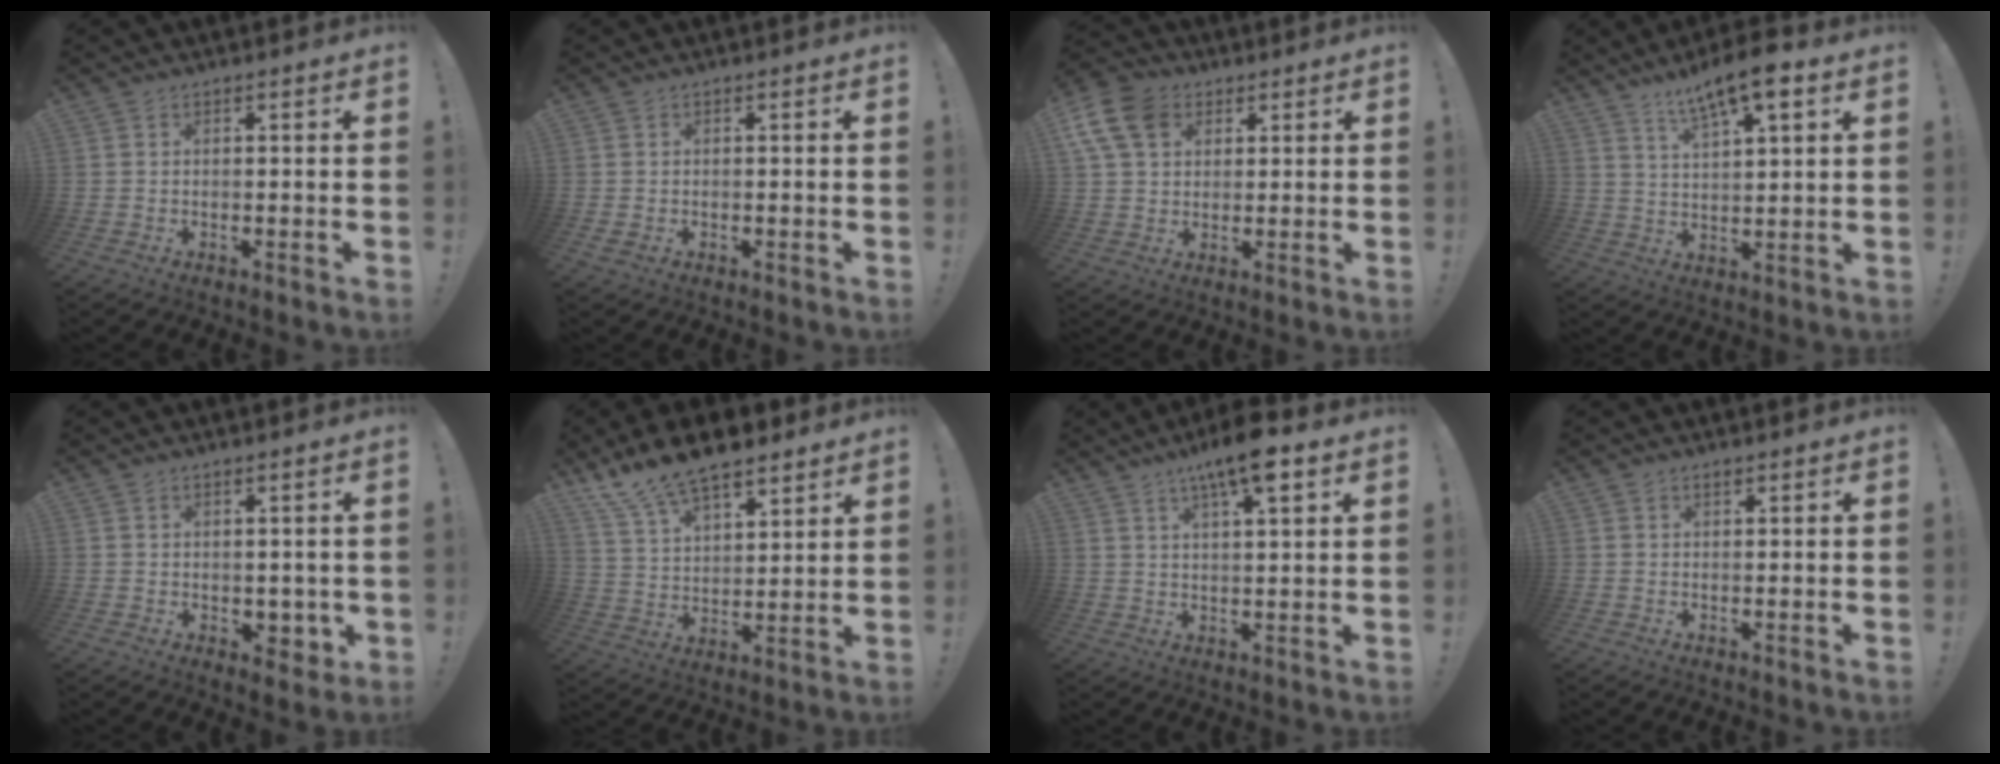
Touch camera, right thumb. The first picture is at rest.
{"total": 1.0, "force": [0.0, 0.8, 0.6], "torque": [-0.013, 0.005, 0.000]}
{"total": 12.2, "force": [4.8, 8.9, 6.8], "torque": [-0.135, -0.017, 0.095]}
{"total": 10.7, "force": [7.1, 2.4, 7.7], "torque": [-0.122, -0.038, 0.117]}
{"total": 4.1, "force": [0.5, 3.4, 2.2], "torque": [-0.010, -0.005, 0.010]}
{"total": 13.8, "force": [11.0, 5.3, 6.4], "torque": [-0.128, -0.076, 0.205]}
{"total": 10.1, "force": [5.8, 2.4, 7.9], "torque": [-0.122, -0.025, 0.094]}
{"total": 0.6, "force": [0.5, 0.2, 0.3], "torque": [-0.001, -0.002, 0.009]}